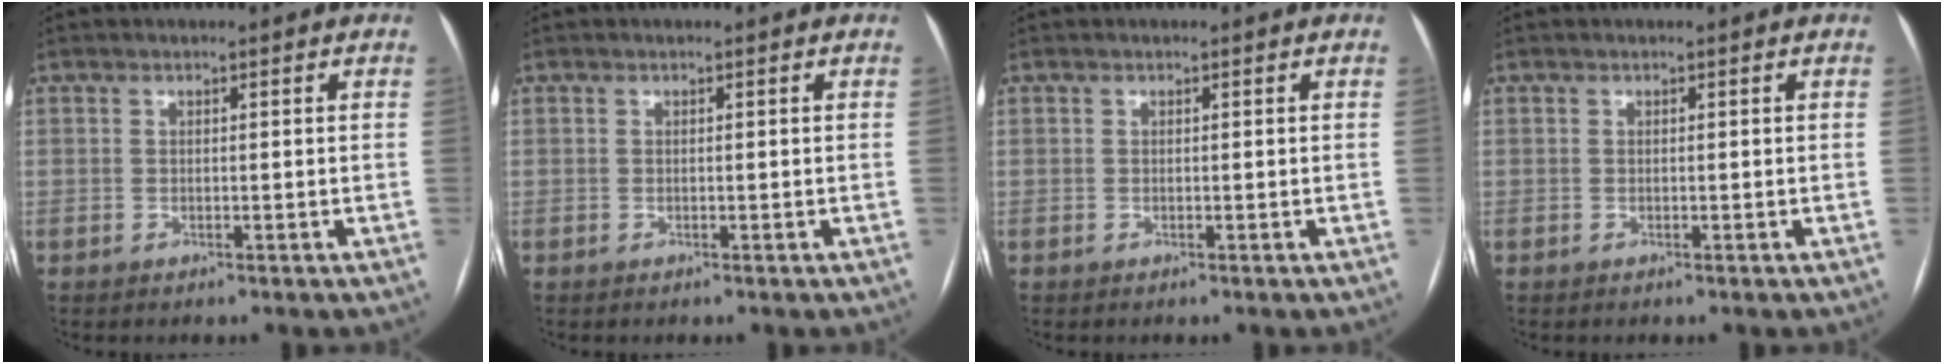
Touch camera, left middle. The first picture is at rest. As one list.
[{"total": 0.0}, {"total": 0.0}, {"total": 0.0}]